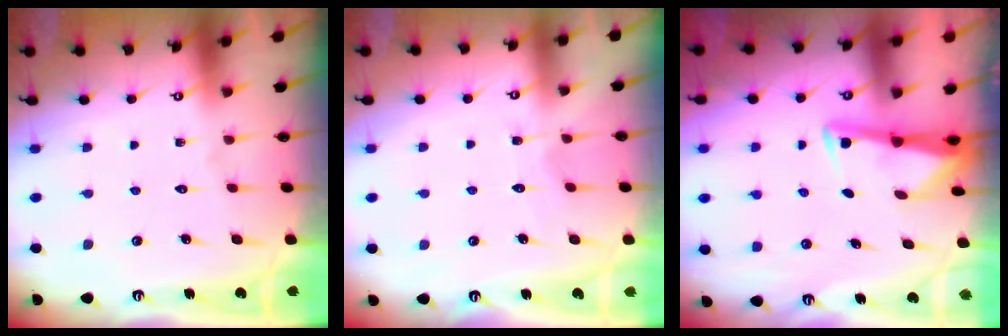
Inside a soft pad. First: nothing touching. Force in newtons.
{"total": 3.6, "press": 3.6, "slide": 0.4}
{"total": 3.1, "press": 3.1, "slide": 0.4}